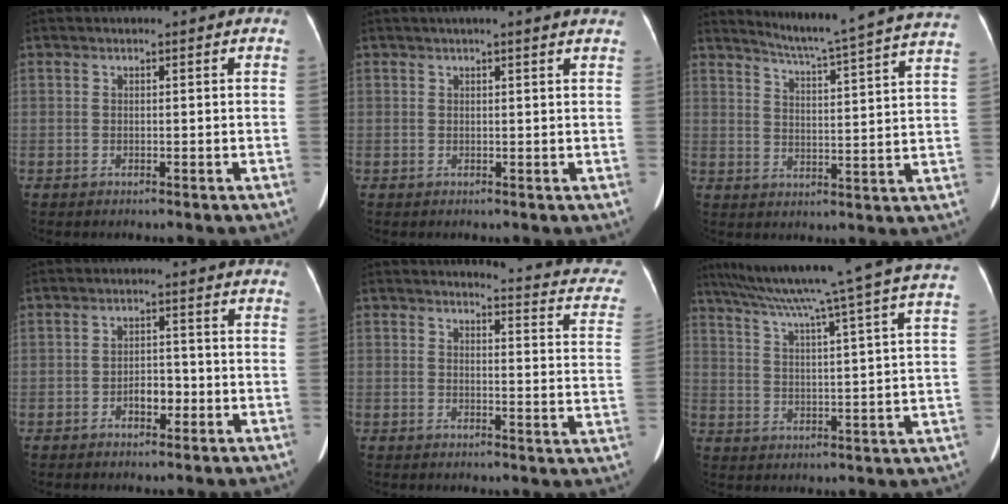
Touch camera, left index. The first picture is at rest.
{"total": 5.1, "force": [4.5, 0.3, 2.4], "torque": [-0.028, 0.022, 0.039]}
{"total": 21.3, "force": [19.5, -1.6, 8.4], "torque": [-0.136, -0.068, 0.240]}
{"total": 3.2, "force": [-1.4, 1.7, 2.3], "torque": [-0.036, 0.007, -0.022]}
{"total": 12.2, "force": [11.5, 1.9, 3.5], "torque": [-0.015, -0.063, 0.093]}
{"total": 26.0, "force": [21.6, -1.3, 14.4], "torque": [-0.243, -0.022, 0.285]}